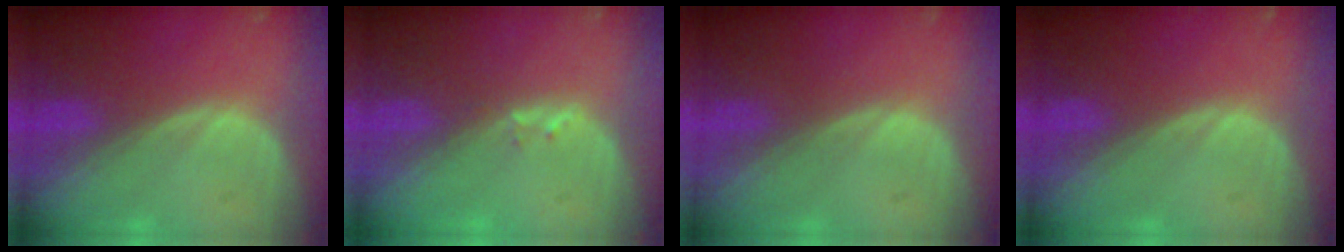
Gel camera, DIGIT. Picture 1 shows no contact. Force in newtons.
{"total": 1.0, "press": 0.9, "slide": 0.5}
{"total": 0.0}
{"total": 0.0}